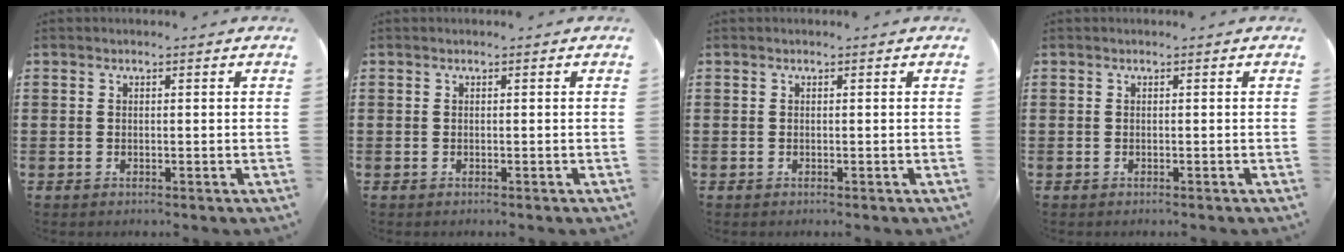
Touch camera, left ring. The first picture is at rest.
{"total": 0.0}
{"total": 0.0}
{"total": 0.0}